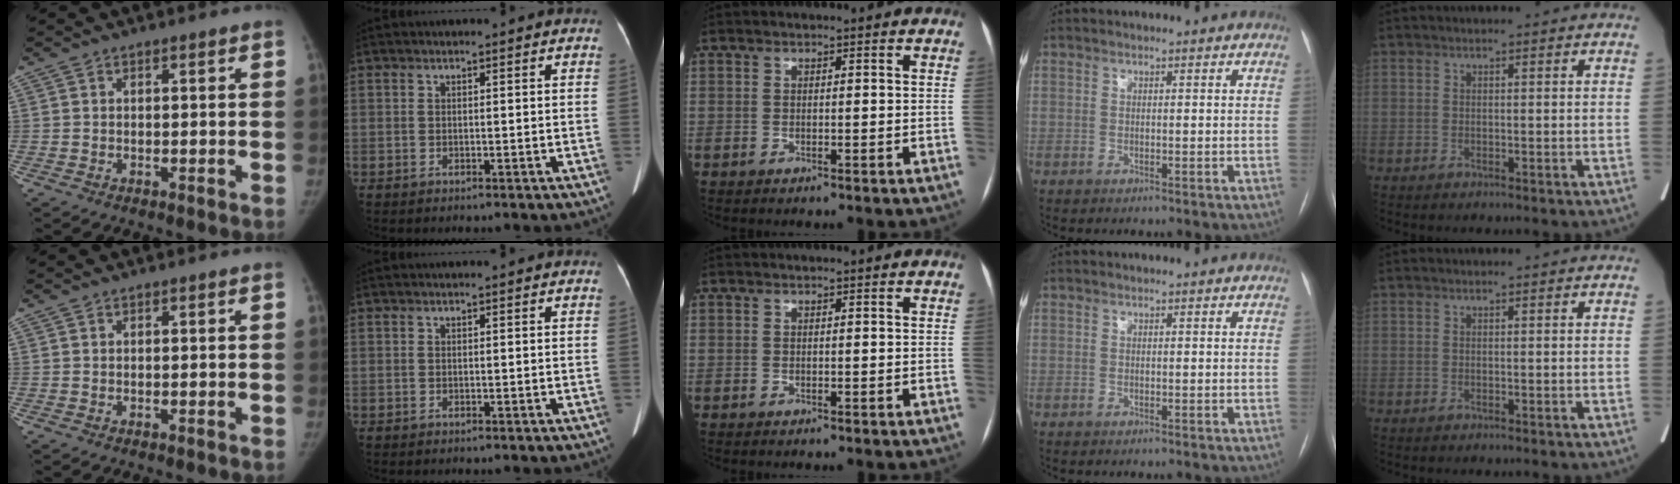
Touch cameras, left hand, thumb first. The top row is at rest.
{}